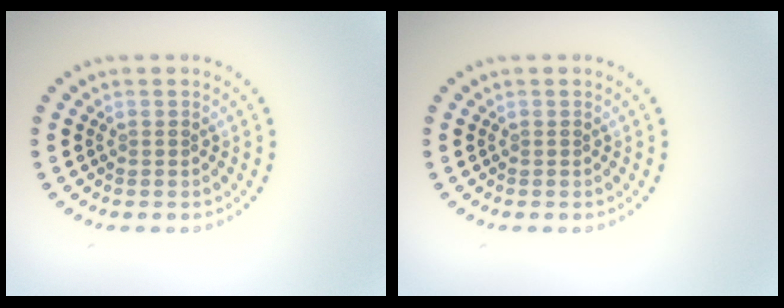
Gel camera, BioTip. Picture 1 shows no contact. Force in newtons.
{"total": 0.0}